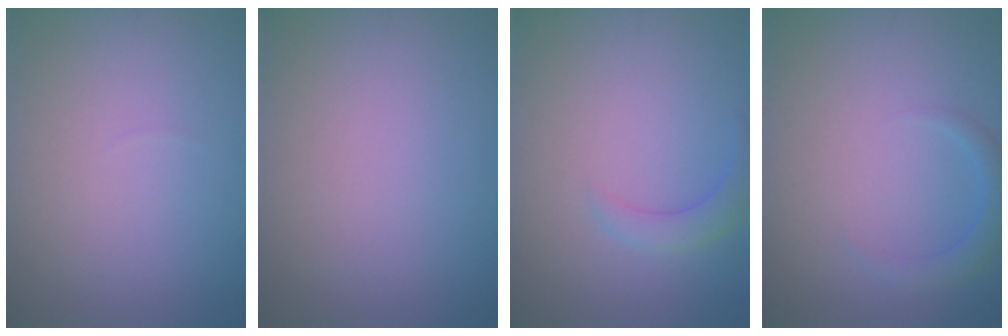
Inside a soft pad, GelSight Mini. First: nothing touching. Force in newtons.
{"total": 0.0}
{"total": 2.1, "press": 2.1, "slide": 0.2}
{"total": 1.8, "press": 1.8, "slide": 0.1}